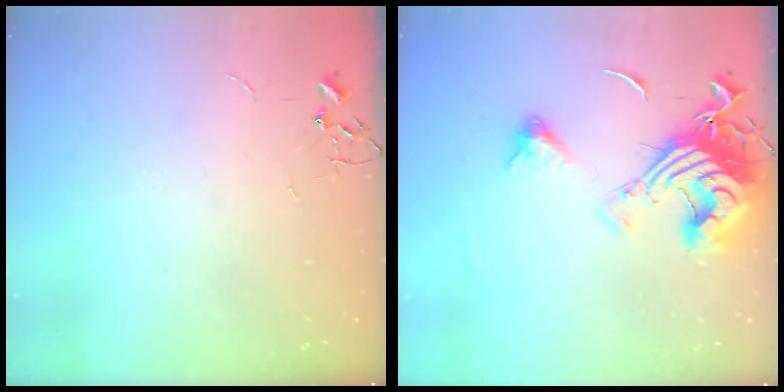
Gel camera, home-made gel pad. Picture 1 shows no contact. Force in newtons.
{"total": 17.8, "press": 17.7, "slide": 1.9}